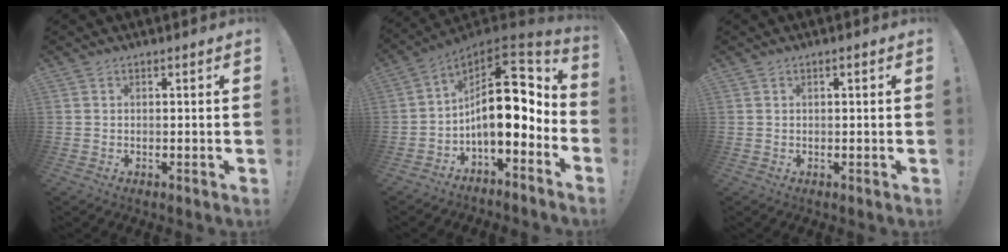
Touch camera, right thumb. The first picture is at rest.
{"total": 18.0, "force": [0.8, 8.5, 15.8], "torque": [-0.259, -0.002, 0.016]}
{"total": 0.7, "force": [0.0, 0.0, 0.7], "torque": [-0.013, 0.000, 0.000]}